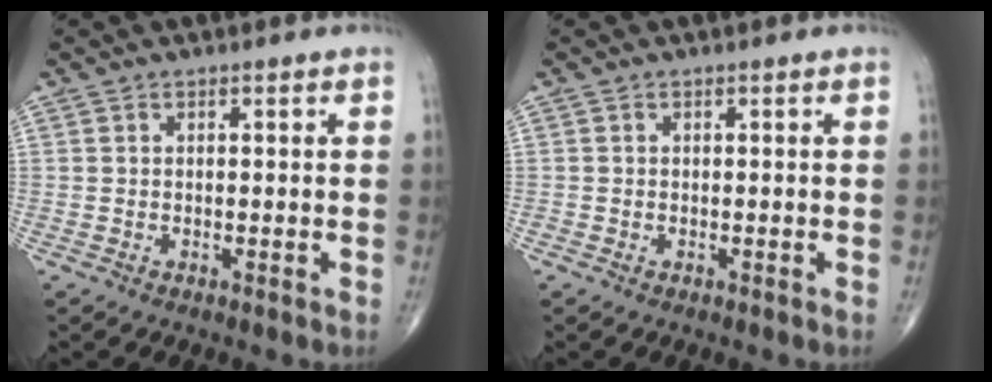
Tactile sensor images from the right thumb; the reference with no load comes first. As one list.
[{"total": 0.0}]